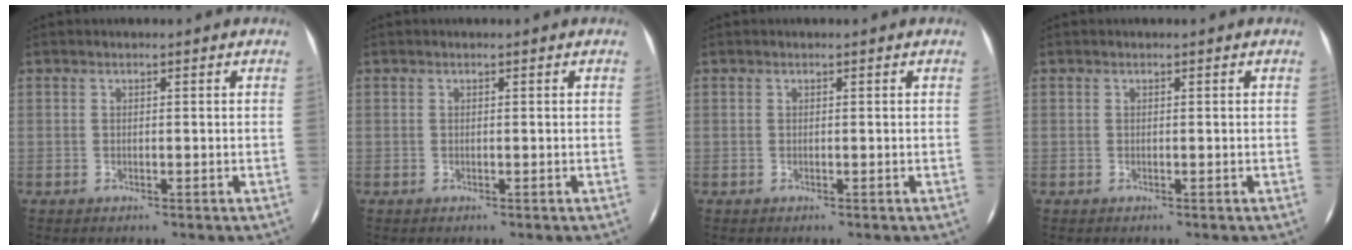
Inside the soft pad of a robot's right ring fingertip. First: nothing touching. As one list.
[{"total": 0.0}, {"total": 0.0}, {"total": 0.0}]